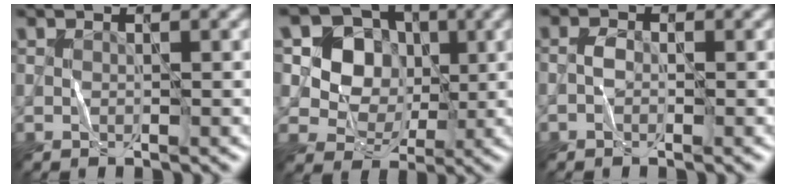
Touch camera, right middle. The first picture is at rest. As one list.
[{"total": 8.5, "force": [2.1, 7.3, 3.7], "torque": [-0.073, 0.017, 0.029]}, {"total": 1.1, "force": [-0.5, 0.6, 0.8], "torque": [-0.016, 0.003, -0.014]}]